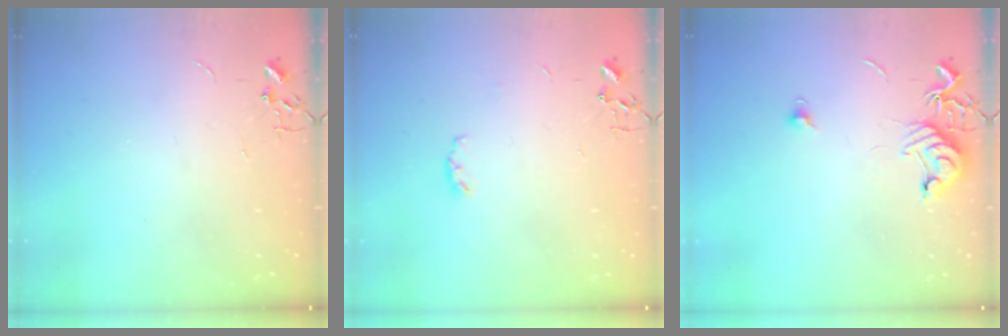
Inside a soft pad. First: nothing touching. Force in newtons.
{"total": 3.9, "press": 3.9, "slide": 0.5}
{"total": 9.9, "press": 9.9, "slide": 0.8}